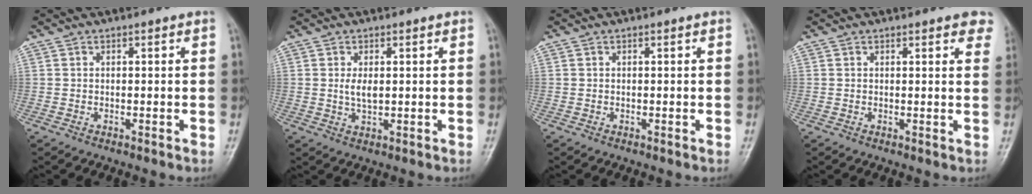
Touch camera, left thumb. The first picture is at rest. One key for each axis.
{"total": 2.8, "fx": 0.5, "fy": 1.3, "fz": 2.4, "tx": -0.043, "ty": -0.005, "tz": 0.011}
{"total": 0.0}
{"total": 4.7, "fx": 3.4, "fy": 1.6, "fz": 2.8, "tx": -0.006, "ty": -0.006, "tz": 0.028}